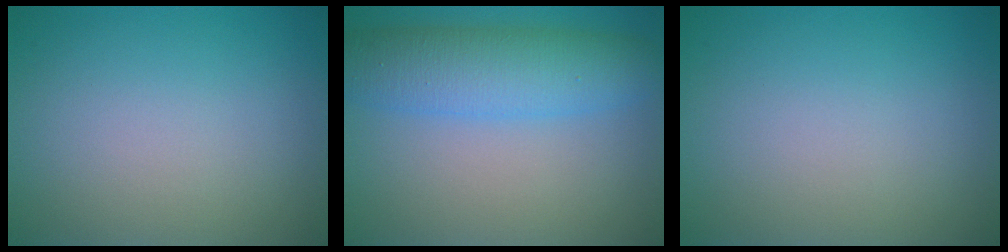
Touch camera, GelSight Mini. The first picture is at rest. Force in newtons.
{"total": 6.4, "press": 6.4, "slide": 0.1}
{"total": 0.0}